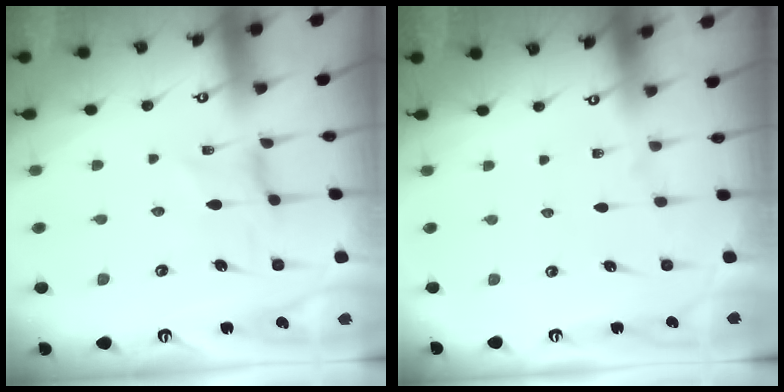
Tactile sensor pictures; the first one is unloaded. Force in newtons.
{"total": 0.0}